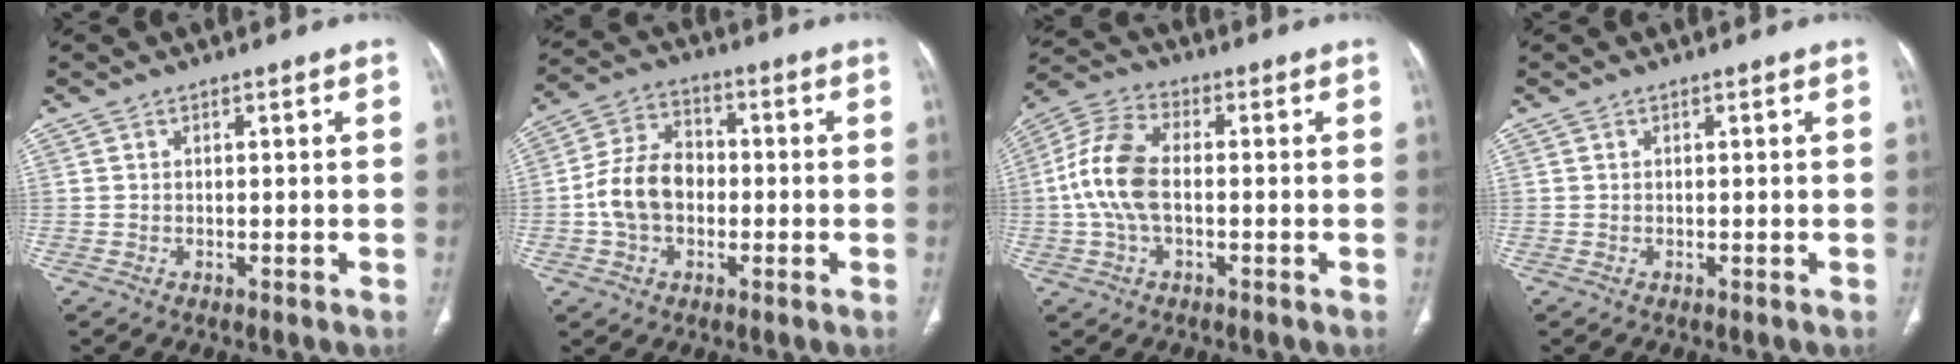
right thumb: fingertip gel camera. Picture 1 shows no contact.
{"total": 10.6, "force": [-1.3, 7.8, 7.0], "torque": [-0.122, 0.032, -0.032]}
{"total": 11.4, "force": [-0.8, 6.6, 9.2], "torque": [-0.193, 0.028, -0.021]}
{"total": 0.0}